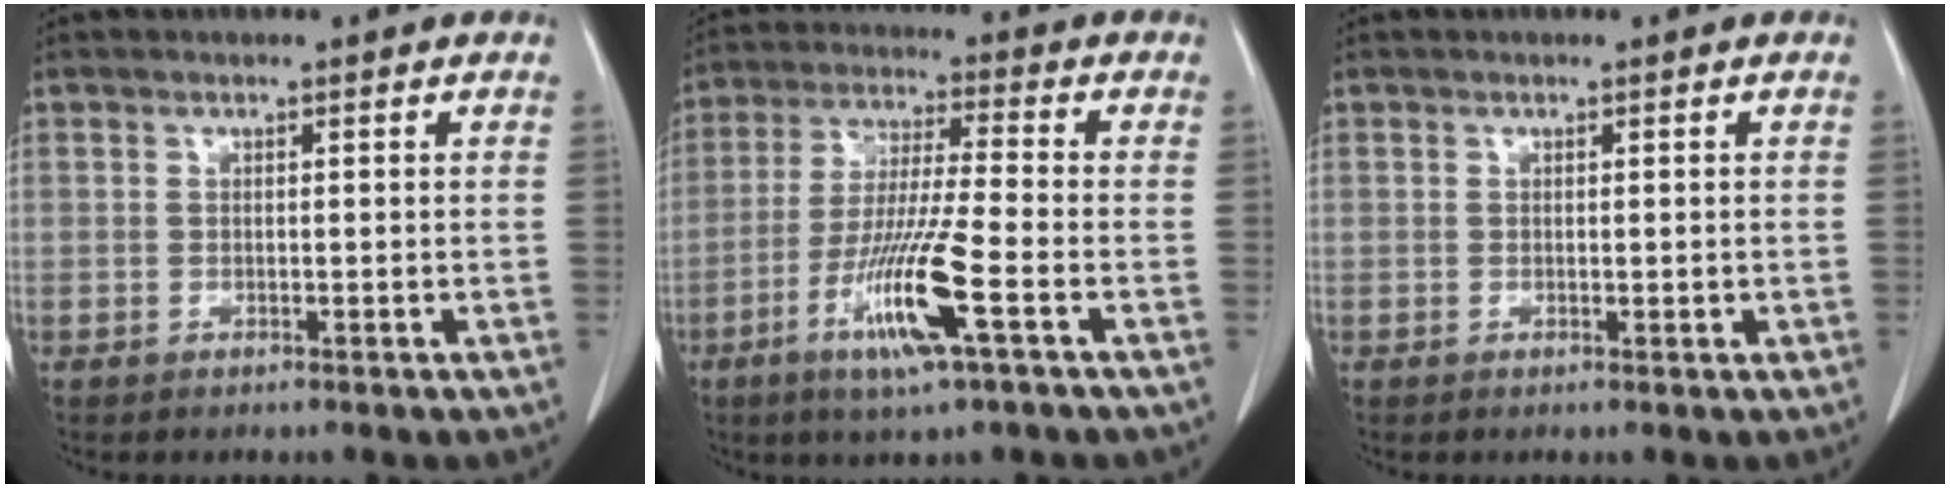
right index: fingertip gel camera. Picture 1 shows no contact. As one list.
[{"total": 12.4, "force": [-5.1, -0.1, 11.3], "torque": [-0.224, -0.023, -0.098]}, {"total": 0.7, "force": [-0.1, 0.3, 0.6], "torque": [-0.009, -0.003, 0.001]}]